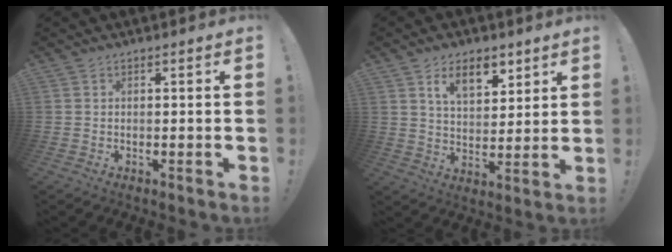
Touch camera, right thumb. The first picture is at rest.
{"total": 10.3, "force": [6.1, 5.4, 6.3], "torque": [-0.094, -0.021, 0.110]}